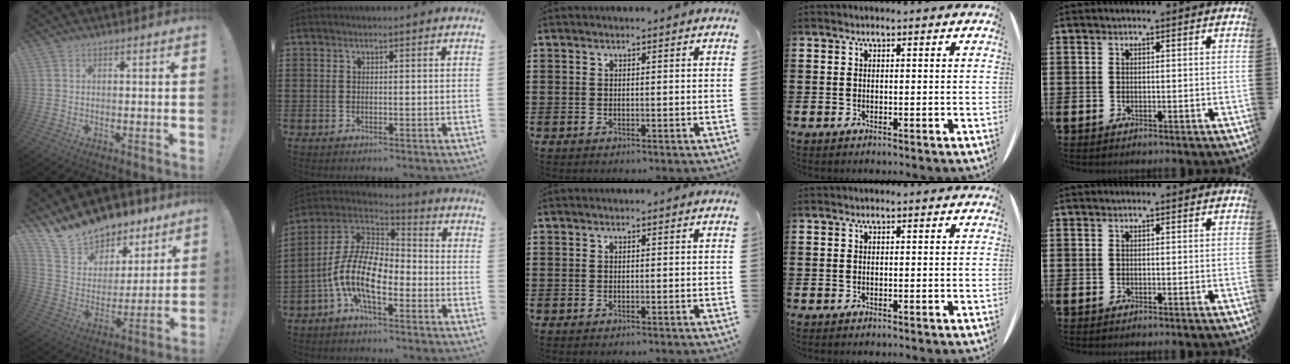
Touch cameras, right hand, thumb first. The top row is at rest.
{"thumb": {"total": 14.8, "force": [13.3, 6.1, 2.1], "torque": [-0.060, -0.112, 0.249]}, "index": {"total": 12.7, "force": [-4.3, 5.9, 10.4], "torque": [-0.254, -0.012, -0.094]}}